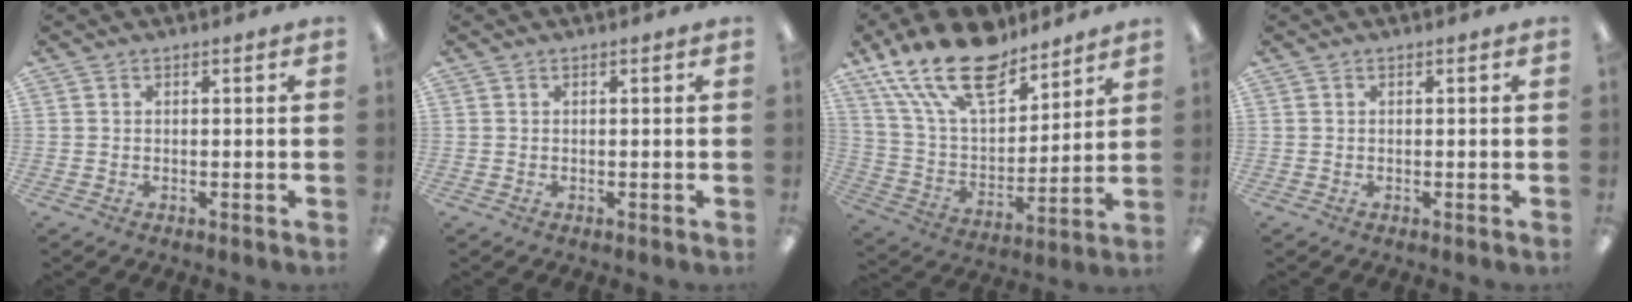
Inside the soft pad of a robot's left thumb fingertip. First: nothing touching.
{"total": 0.0}
{"total": 20.7, "force": [14.9, 9.3, 11.0], "torque": [-0.213, -0.083, 0.267]}
{"total": 0.0}